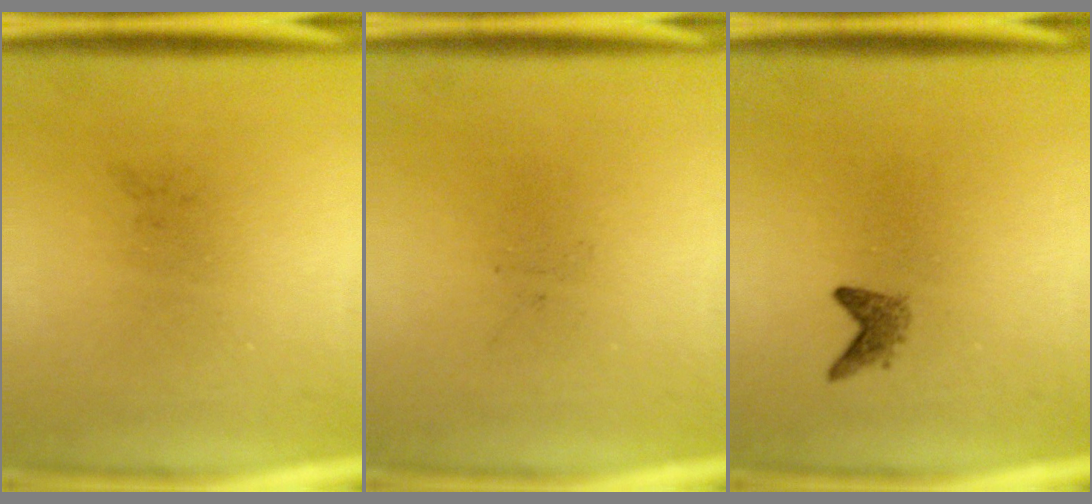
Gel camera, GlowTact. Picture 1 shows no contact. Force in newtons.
{"total": 0.0}
{"total": 1.4}